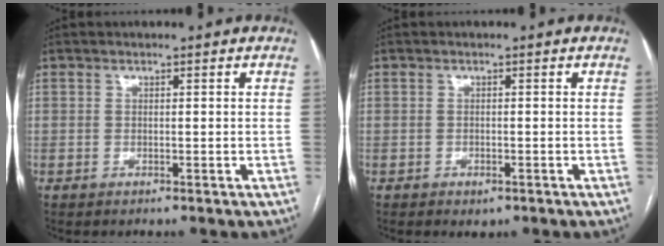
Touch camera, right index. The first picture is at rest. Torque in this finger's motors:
{"motor_torque": [0.21, 0.06, 0.03, 0.01]}